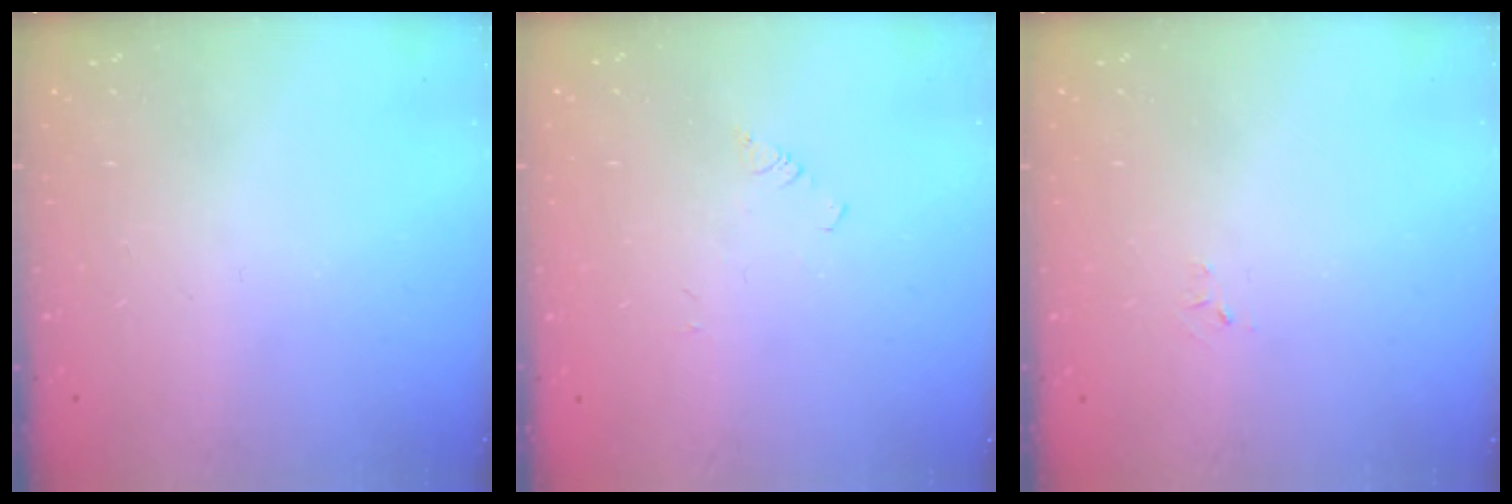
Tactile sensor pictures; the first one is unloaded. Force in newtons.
{"total": 1.0, "press": 0.9, "slide": 0.2}
{"total": 2.6, "press": 2.6, "slide": 0.4}